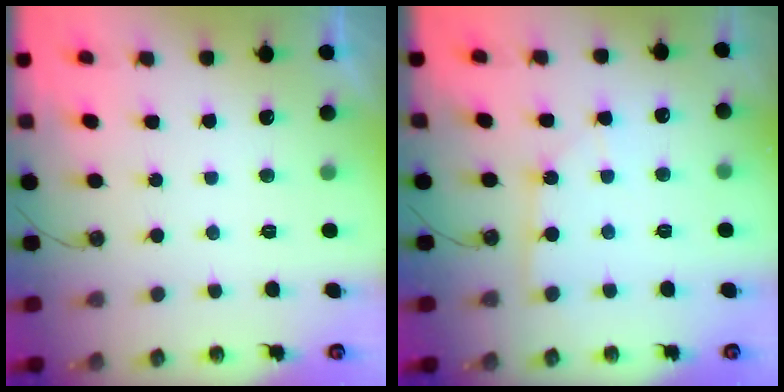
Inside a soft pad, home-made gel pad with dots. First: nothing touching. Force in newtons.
{"total": 6.1, "press": 6.1, "slide": 0.6}